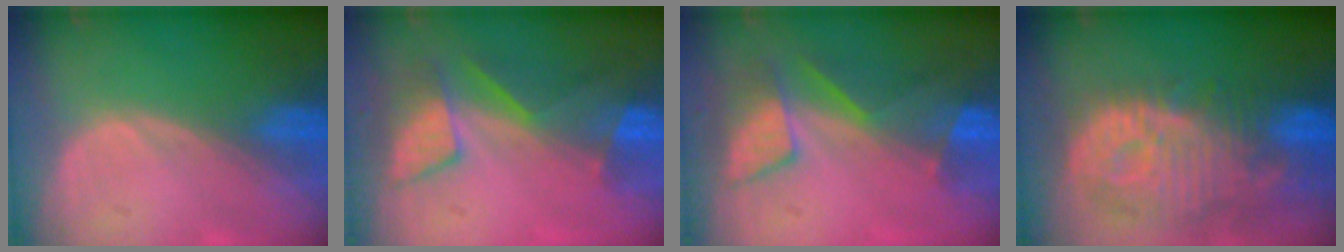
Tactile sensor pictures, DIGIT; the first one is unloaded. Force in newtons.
{"total": 8.6, "press": 7.2, "slide": 4.7}
{"total": 8.6, "press": 7.2, "slide": 4.7}
{"total": 13.0, "press": 11.3, "slide": 6.3}